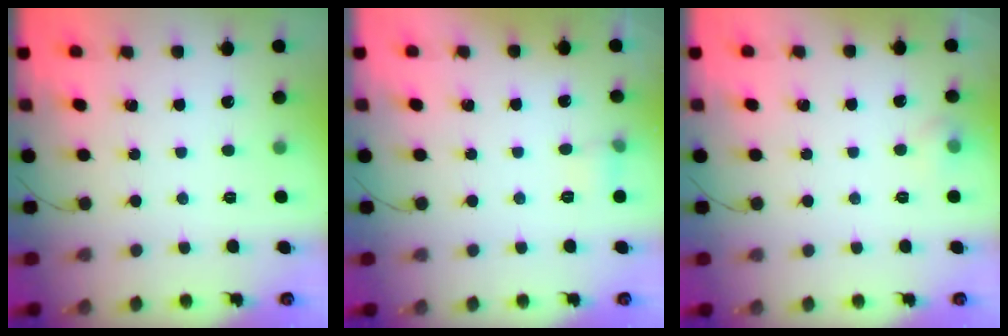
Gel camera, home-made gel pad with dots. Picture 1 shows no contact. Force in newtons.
{"total": 5.5, "press": 5.1, "slide": 1.8}
{"total": 6.4, "press": 4.4, "slide": 4.6}